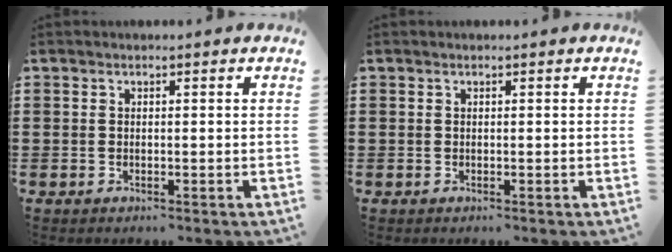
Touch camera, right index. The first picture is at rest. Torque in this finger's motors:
{"motor_torque": [0.00, 0.00, 0.00, -0.01]}